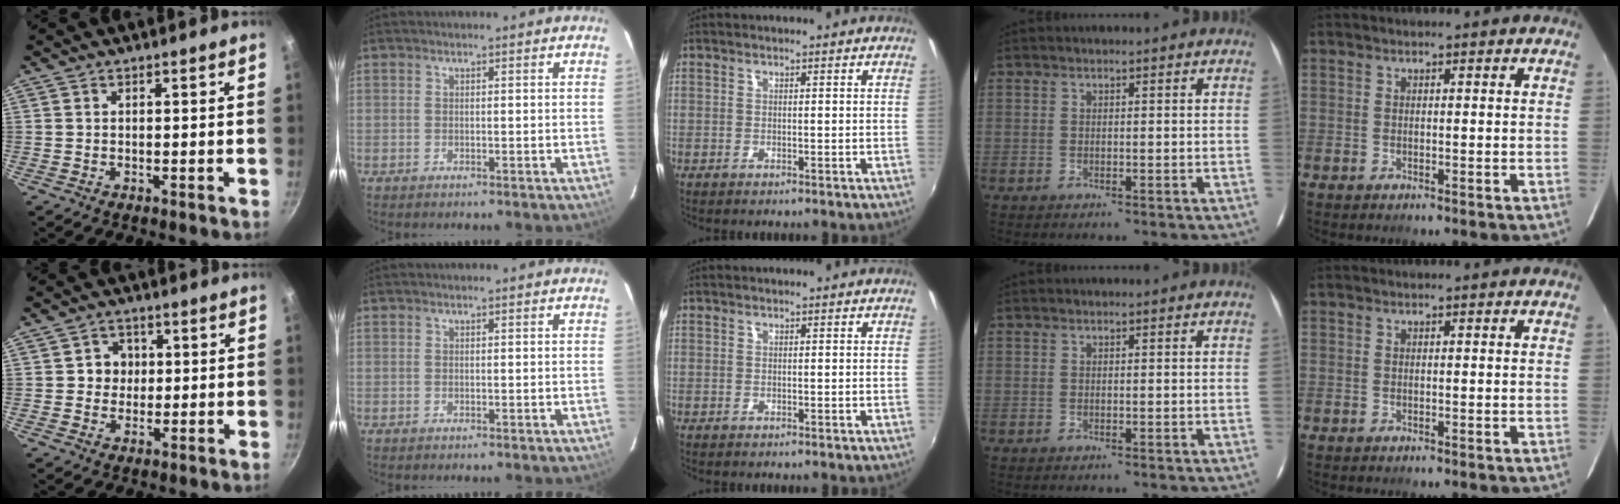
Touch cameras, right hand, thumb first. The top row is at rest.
{"thumb": {"total": 4.0, "force": [0.4, 3.8, 1.1], "torque": [0.014, 0.003, 0.000]}}